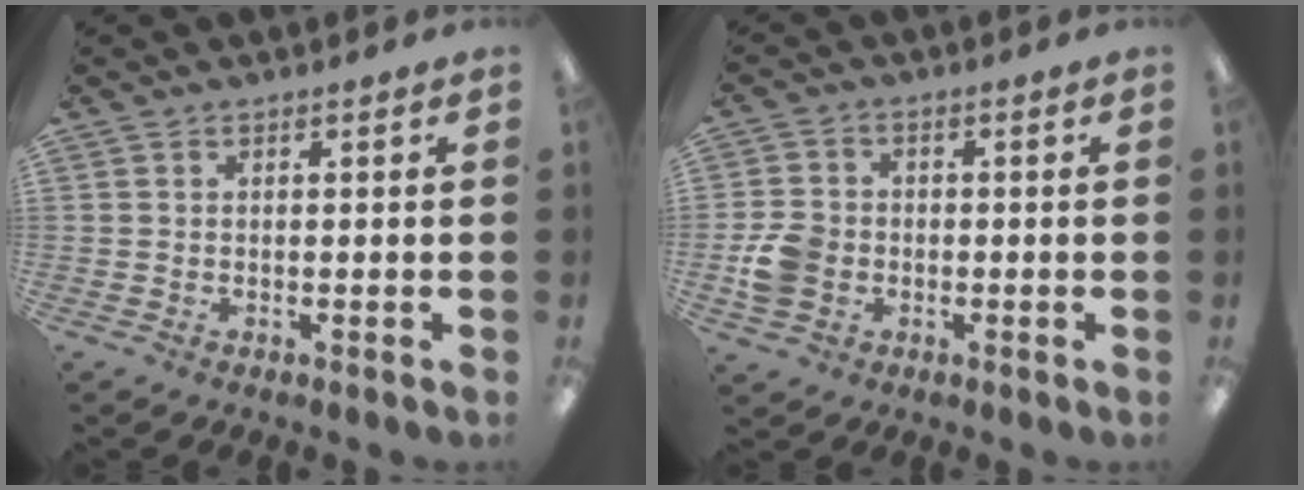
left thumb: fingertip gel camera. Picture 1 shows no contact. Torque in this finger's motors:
{"motor_torque": [-0.12, 0.18, 0.02, -0.05, 0.01]}